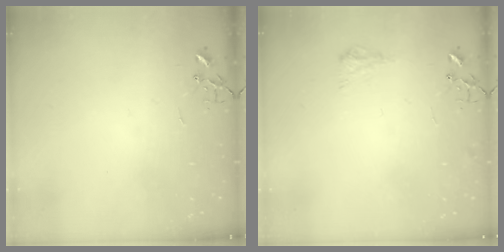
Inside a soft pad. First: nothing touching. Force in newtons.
{"total": 7.3, "press": 7.3, "slide": 1.0}